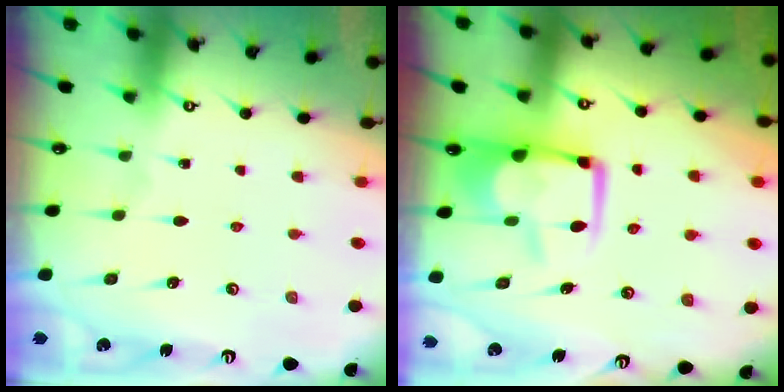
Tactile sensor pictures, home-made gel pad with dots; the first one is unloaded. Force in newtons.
{"total": 9.6, "press": 9.5, "slide": 1.4}